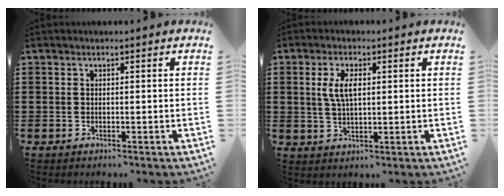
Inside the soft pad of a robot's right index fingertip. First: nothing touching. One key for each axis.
{"total": 4.9, "fx": 1.1, "fy": 1.8, "fz": 4.4, "tx": -0.091, "ty": 0.008, "tz": 0.017}